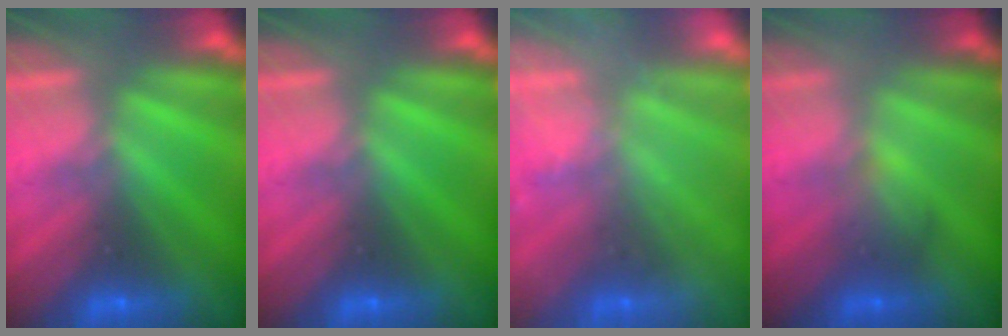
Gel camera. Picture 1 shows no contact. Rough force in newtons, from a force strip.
{"total": 0.0}
{"total": 2.4}
{"total": 1.9}